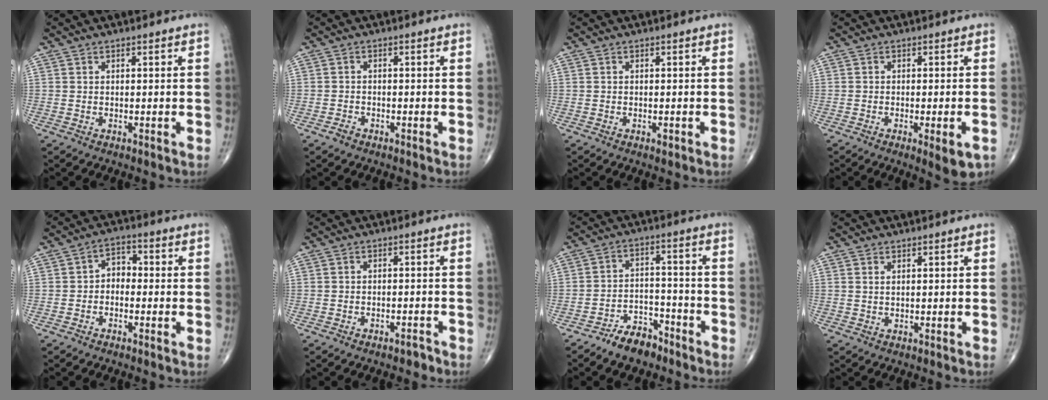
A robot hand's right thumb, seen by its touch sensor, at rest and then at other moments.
{"total": 1.3, "force": [-1.0, 0.8, 0.4], "torque": [-0.011, 0.005, -0.020]}
{"total": 0.7, "force": [-0.4, 0.4, 0.5], "torque": [-0.009, -0.002, -0.005]}
{"total": 5.6, "force": [-2.3, 1.5, 4.9], "torque": [-0.064, -0.003, -0.027]}
{"total": 4.0, "force": [-0.8, 3.0, 2.5], "torque": [-0.022, 0.021, -0.029]}
{"total": 2.0, "force": [-1.6, 0.9, 0.7], "torque": [-0.010, 0.013, -0.022]}
{"total": 7.3, "force": [-5.8, 3.5, 2.7], "torque": [-0.030, 0.048, -0.104]}
{"total": 0.7, "force": [0.3, 0.3, 0.6], "torque": [-0.014, 0.003, 0.008]}